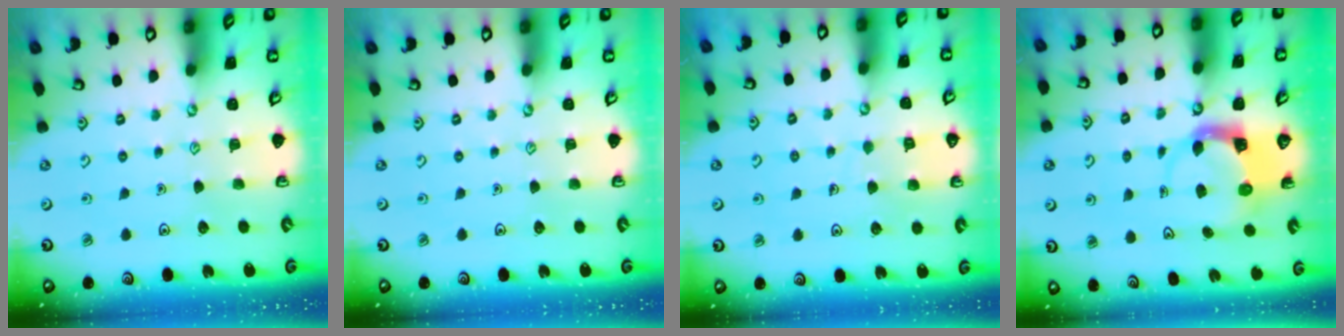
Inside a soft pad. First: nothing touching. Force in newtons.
{"total": 0.0}
{"total": 5.7, "press": 5.7, "slide": 0.3}
{"total": 3.7, "press": 3.7, "slide": 0.6}